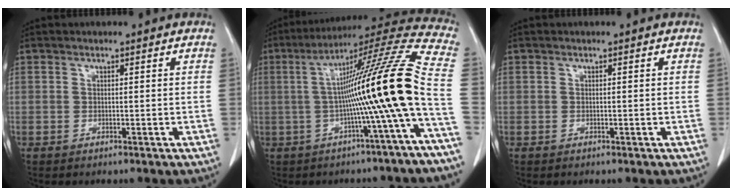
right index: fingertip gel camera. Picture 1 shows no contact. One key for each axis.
{"total": 18.0, "fx": -2.3, "fy": -2.0, "fz": 17.7, "tx": -0.263, "ty": 0.021, "tz": -0.048}
{"total": 0.0}